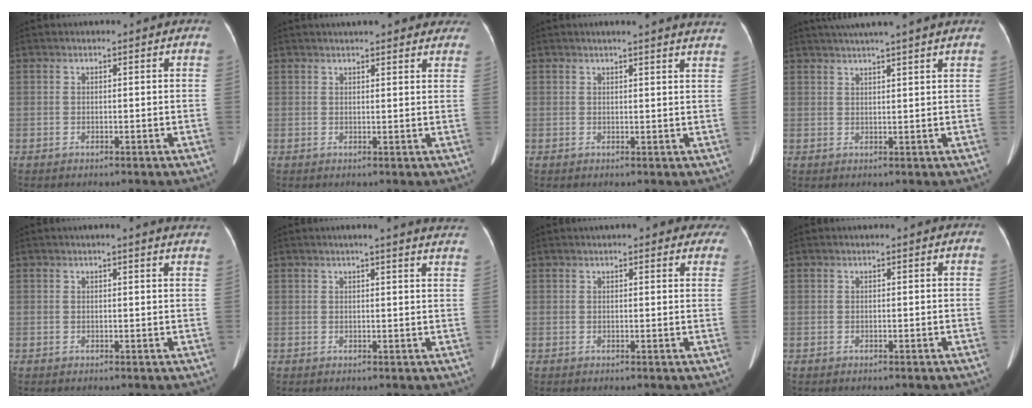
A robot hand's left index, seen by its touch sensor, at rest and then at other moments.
{"total": 12.9, "force": [11.3, 3.0, 5.5], "torque": [-0.049, 0.024, 0.125]}
{"total": 10.3, "force": [9.5, 0.1, 4.1], "torque": [-0.045, -0.012, 0.088]}
{"total": 9.5, "force": [8.1, -0.9, 4.9], "torque": [-0.078, 0.029, 0.101]}
{"total": 5.3, "force": [4.8, 0.3, 2.2], "torque": [-0.023, 0.006, 0.034]}
{"total": 11.6, "force": [10.5, 0.4, 5.0], "torque": [-0.054, -0.012, 0.099]}
{"total": 8.6, "force": [7.1, 2.5, 4.2], "torque": [-0.033, 0.014, 0.074]}
{"total": 0.0}